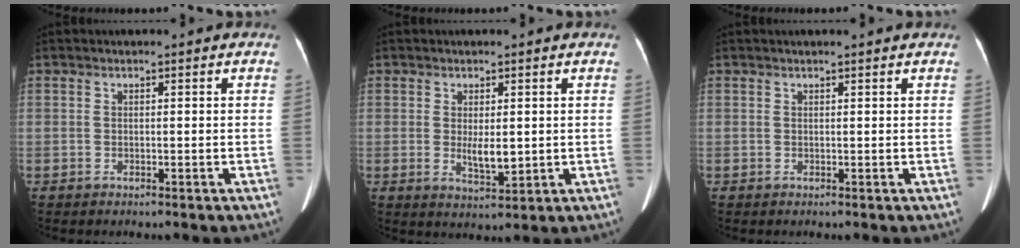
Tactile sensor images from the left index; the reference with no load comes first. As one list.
[{"total": 3.7, "force": [0.2, 1.2, 3.5], "torque": [-0.063, -0.009, 0.009]}, {"total": 2.1, "force": [1.9, 0.0, 0.9], "torque": [-0.012, 0.020, 0.022]}]